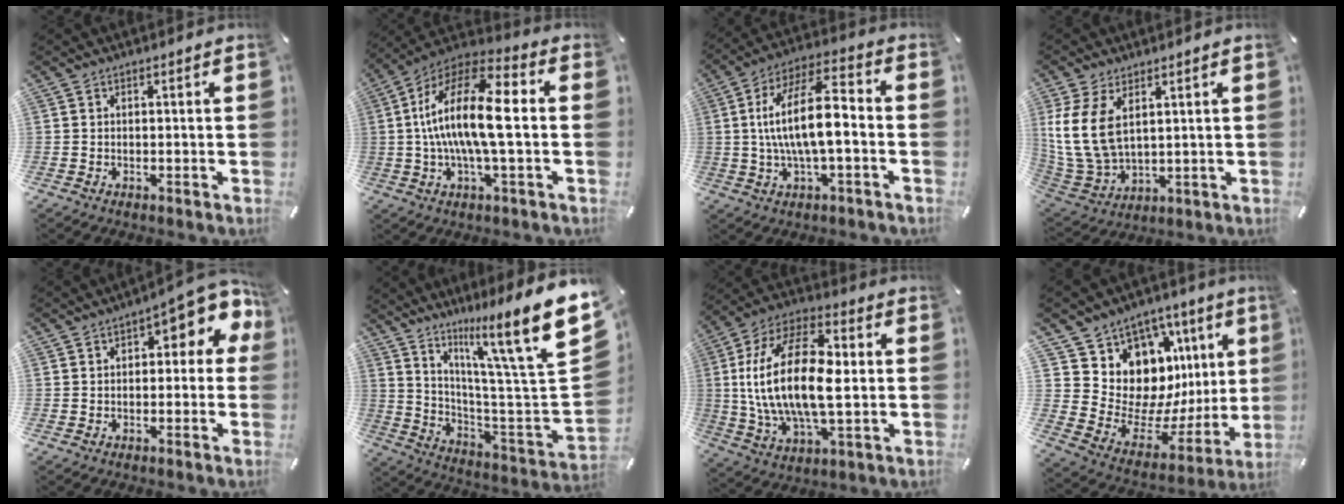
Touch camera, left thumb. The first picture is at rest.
{"total": 18.2, "force": [-0.3, 6.4, 17.1], "torque": [-0.345, 0.001, -0.012]}
{"total": 15.2, "force": [-0.7, 5.6, 14.1], "torque": [-0.265, 0.002, -0.018]}
{"total": 11.5, "force": [4.2, 7.3, 7.9], "torque": [-0.201, -0.018, 0.078]}
{"total": 8.5, "force": [3.4, 3.7, 6.9], "torque": [-0.089, -0.022, 0.053]}
{"total": 20.0, "force": [11.9, 2.7, 15.9], "torque": [-0.236, -0.098, 0.176]}
{"total": 21.4, "force": [0.8, 11.0, 18.3], "torque": [-0.387, 0.003, 0.011]}
{"total": 12.6, "force": [5.5, 10.8, 3.4], "torque": [-0.026, -0.097, 0.122]}